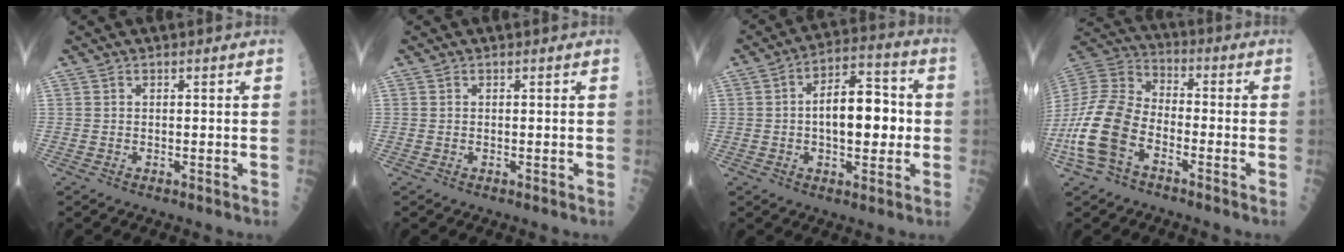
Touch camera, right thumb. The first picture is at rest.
{"total": 0.0}
{"total": 13.4, "force": [0.0, 6.7, 11.6], "torque": [-0.145, 0.025, -0.006]}
{"total": 15.7, "force": [-5.8, 9.2, 11.4], "torque": [-0.238, 0.038, -0.122]}